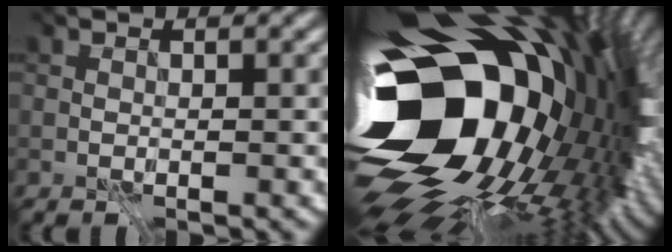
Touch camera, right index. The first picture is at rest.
{"total": 19.2, "force": [-4.0, 12.6, 14.0], "torque": [-0.253, -0.049, -0.045]}